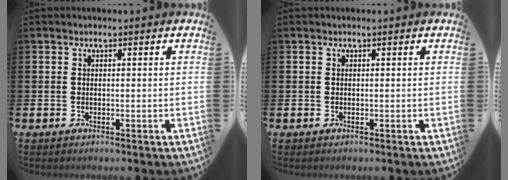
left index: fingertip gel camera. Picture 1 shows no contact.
{"total": 0.0}